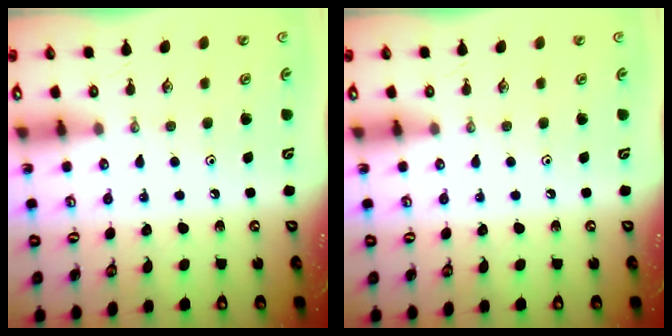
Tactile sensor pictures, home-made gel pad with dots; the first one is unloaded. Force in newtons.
{"total": 0.0}